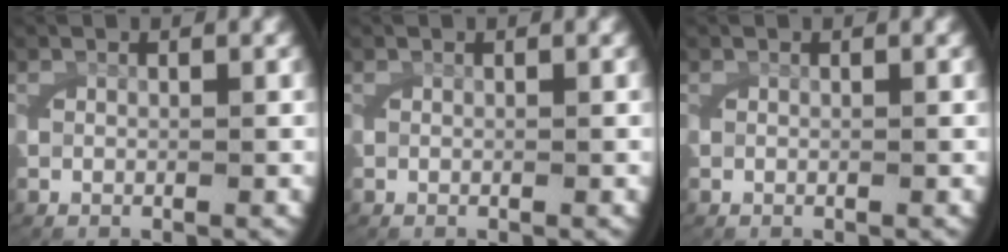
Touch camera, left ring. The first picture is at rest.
{"total": 0.0}
{"total": 0.0}